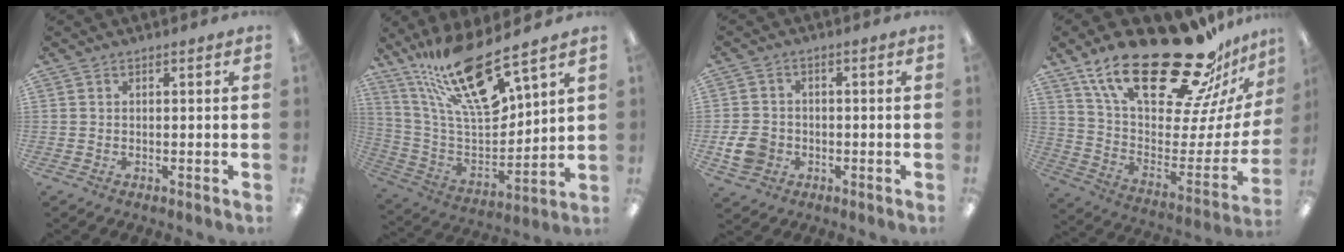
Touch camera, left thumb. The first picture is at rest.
{"total": 22.4, "force": [15.5, 6.3, 14.8], "torque": [-0.294, -0.100, 0.265]}
{"total": 6.5, "force": [-1.8, 5.5, 2.9], "torque": [-0.052, 0.007, -0.032]}
{"total": 30.1, "force": [20.4, 10.7, 19.4], "torque": [-0.305, -0.132, 0.363]}